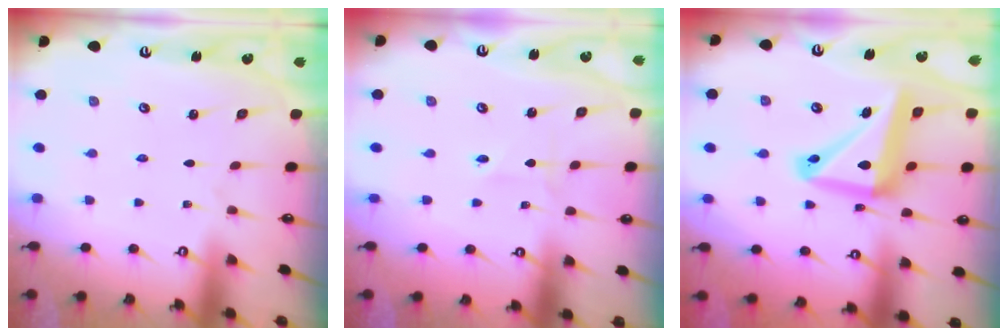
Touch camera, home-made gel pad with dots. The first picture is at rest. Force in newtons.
{"total": 1.6, "press": 1.3, "slide": 0.9}
{"total": 16.6, "press": 16.4, "slide": 2.1}